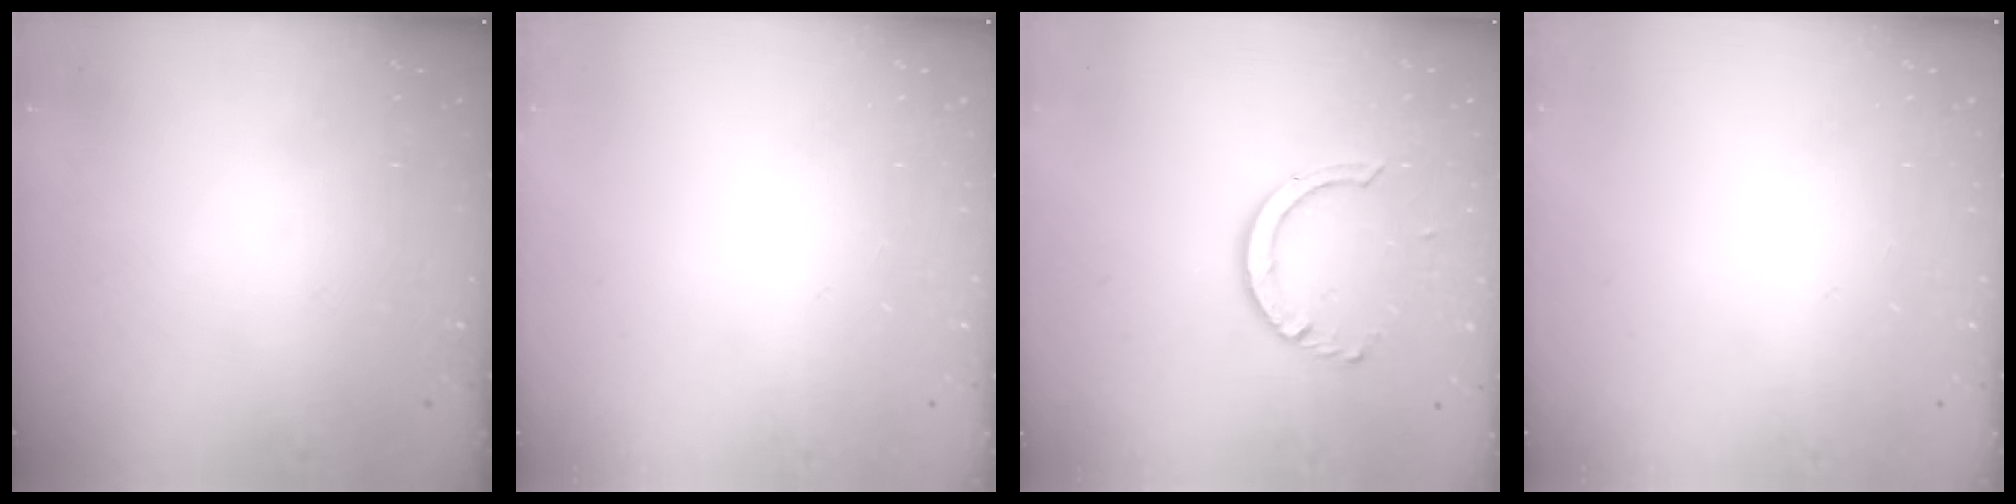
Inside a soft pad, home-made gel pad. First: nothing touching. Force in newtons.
{"total": 0.0}
{"total": 8.4, "press": 8.3, "slide": 0.7}
{"total": 0.0}